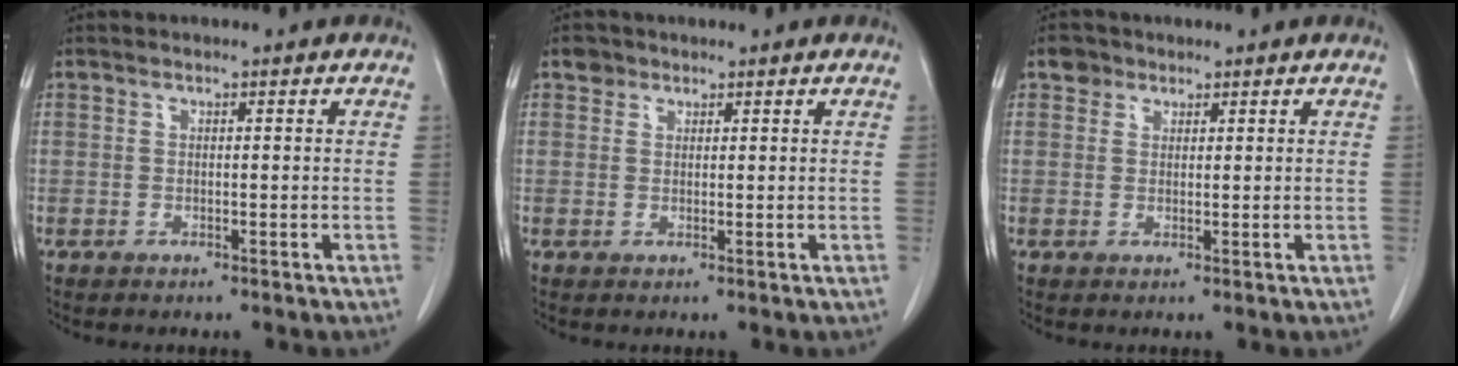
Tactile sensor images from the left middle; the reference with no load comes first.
{"total": 1.4, "force": [1.0, 1.0, 0.1], "torque": [0.005, 0.003, 0.013]}
{"total": 1.9, "force": [1.3, 1.4, 0.3], "torque": [-0.001, 0.003, 0.019]}